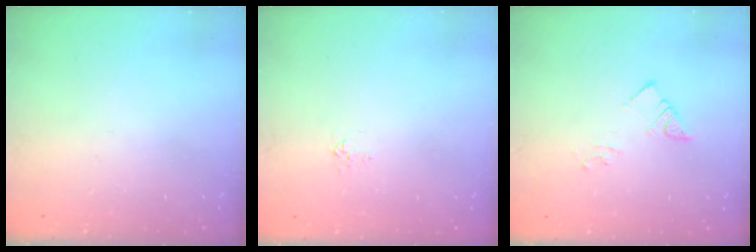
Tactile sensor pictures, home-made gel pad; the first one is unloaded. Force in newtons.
{"total": 3.3, "press": 3.2, "slide": 0.4}
{"total": 4.0, "press": 3.9, "slide": 0.5}